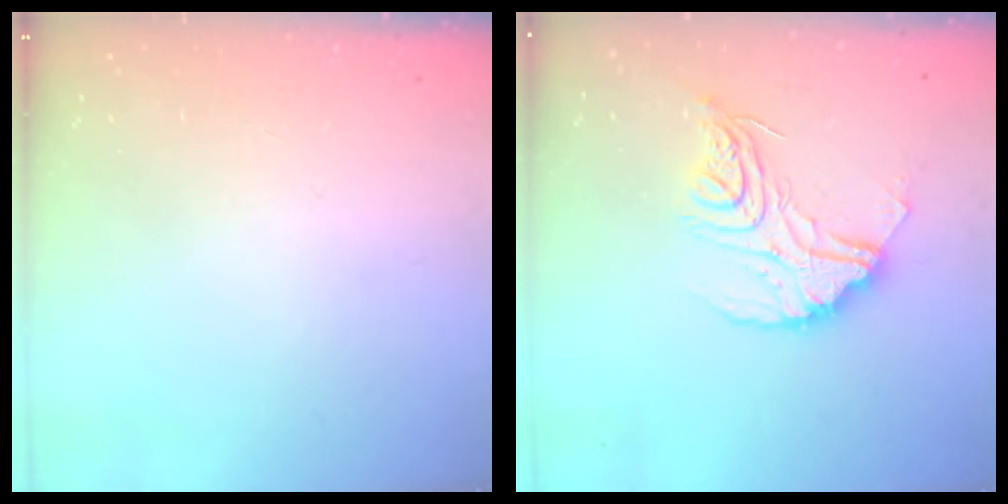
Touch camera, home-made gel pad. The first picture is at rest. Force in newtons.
{"total": 16.0, "press": 15.9, "slide": 1.5}